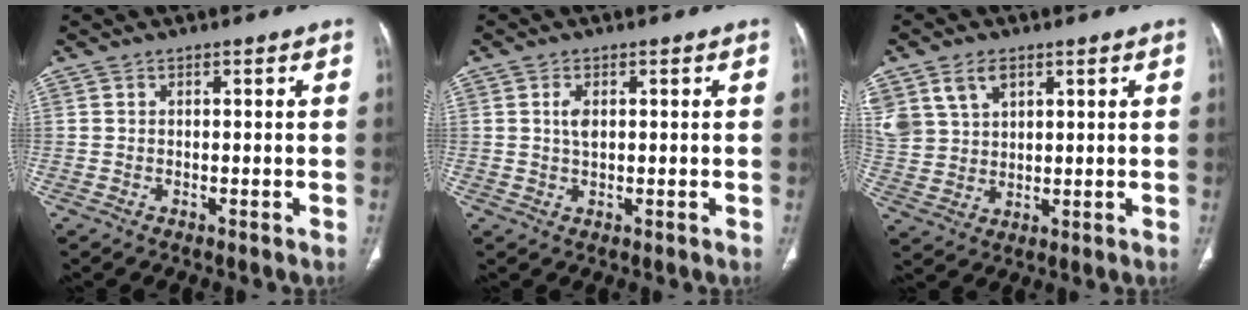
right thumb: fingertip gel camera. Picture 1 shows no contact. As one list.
[{"total": 2.5, "force": [0.6, 1.3, 2.0], "torque": [-0.037, -0.001, 0.013]}, {"total": 9.4, "force": [4.8, 6.4, 4.8], "torque": [-0.089, -0.007, 0.109]}]